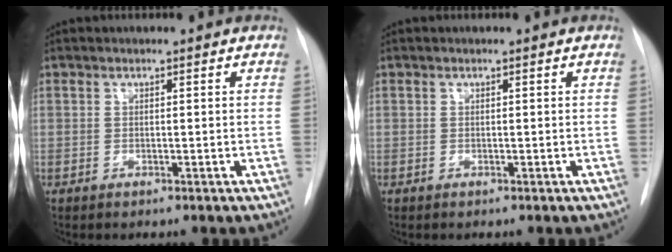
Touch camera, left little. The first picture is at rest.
{"total": 0.0}